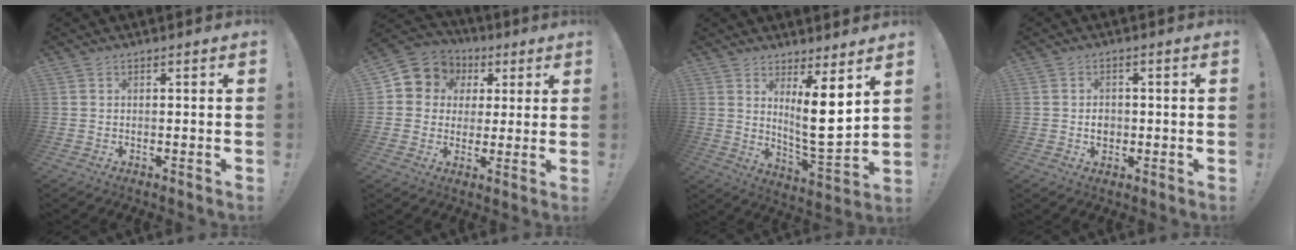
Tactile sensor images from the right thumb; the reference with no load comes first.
{"total": 8.2, "force": [2.3, 7.6, 2.1], "torque": [-0.034, -0.013, 0.049]}
{"total": 11.7, "force": [5.1, 2.1, 10.3], "torque": [-0.161, -0.050, 0.082]}
{"total": 3.3, "force": [-0.8, 2.8, 1.7], "torque": [-0.013, 0.001, -0.017]}